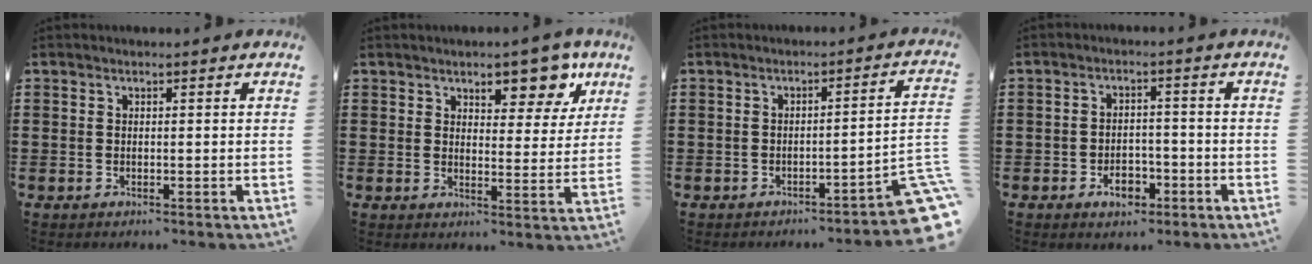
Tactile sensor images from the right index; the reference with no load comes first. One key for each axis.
{"total": 7.8, "fx": 5.8, "fy": 3.3, "fz": 4.0, "tx": -0.059, "ty": -0.021, "tz": 0.096}
{"total": 4.4, "fx": -3.0, "fy": 0.2, "fz": 3.2, "tx": -0.047, "ty": -0.018, "tz": -0.059}
{"total": 4.4, "fx": -2.4, "fy": 2.6, "fz": 2.6, "tx": -0.036, "ty": 0.003, "tz": -0.044}